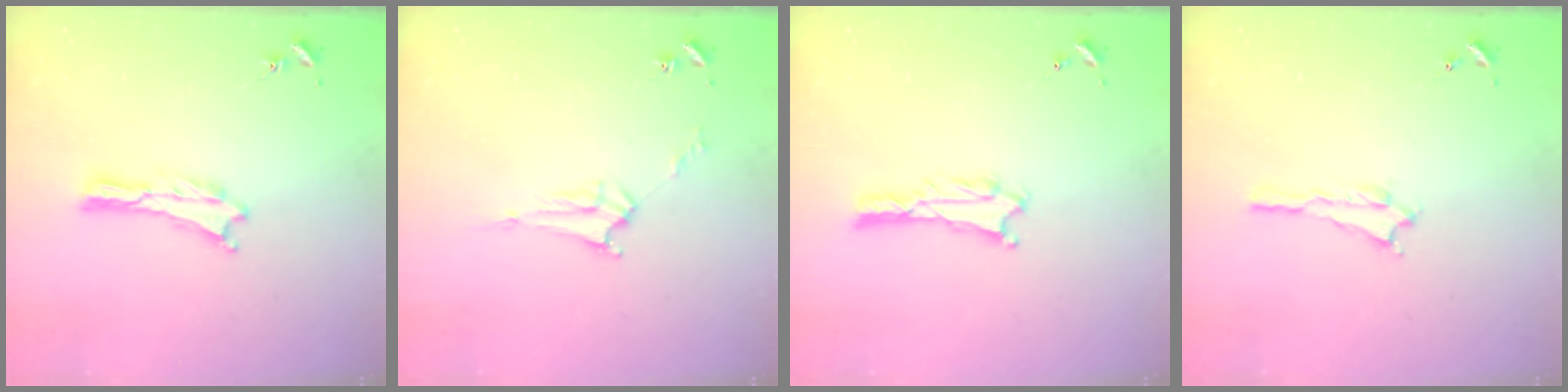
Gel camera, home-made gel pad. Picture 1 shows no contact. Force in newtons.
{"total": 3.8, "press": 3.8, "slide": 0.3}
{"total": 2.0, "press": 2.0, "slide": 0.3}
{"total": 0.6, "press": 0.6, "slide": 0.2}